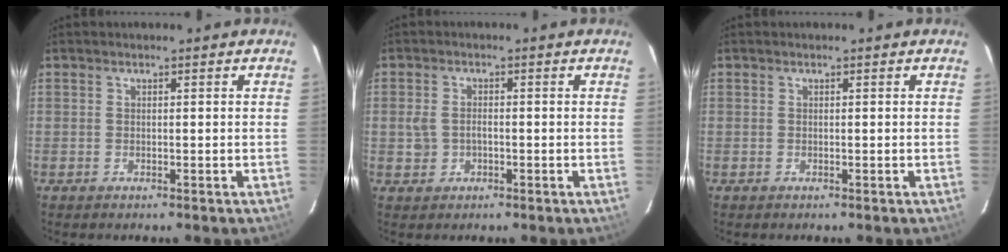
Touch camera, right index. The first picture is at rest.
{"total": 3.1, "force": [-0.5, 2.3, 2.0], "torque": [-0.040, 0.004, -0.006]}
{"total": 0.0}